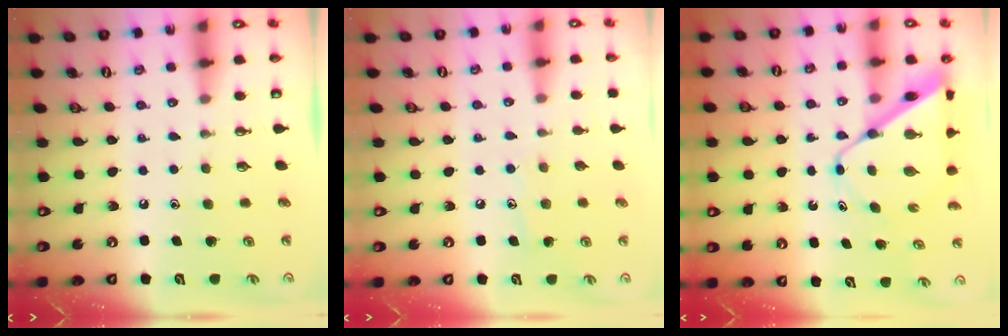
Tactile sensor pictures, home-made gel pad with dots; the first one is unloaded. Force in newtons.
{"total": 5.7, "press": 5.7, "slide": 0.4}
{"total": 9.7, "press": 9.7, "slide": 0.8}